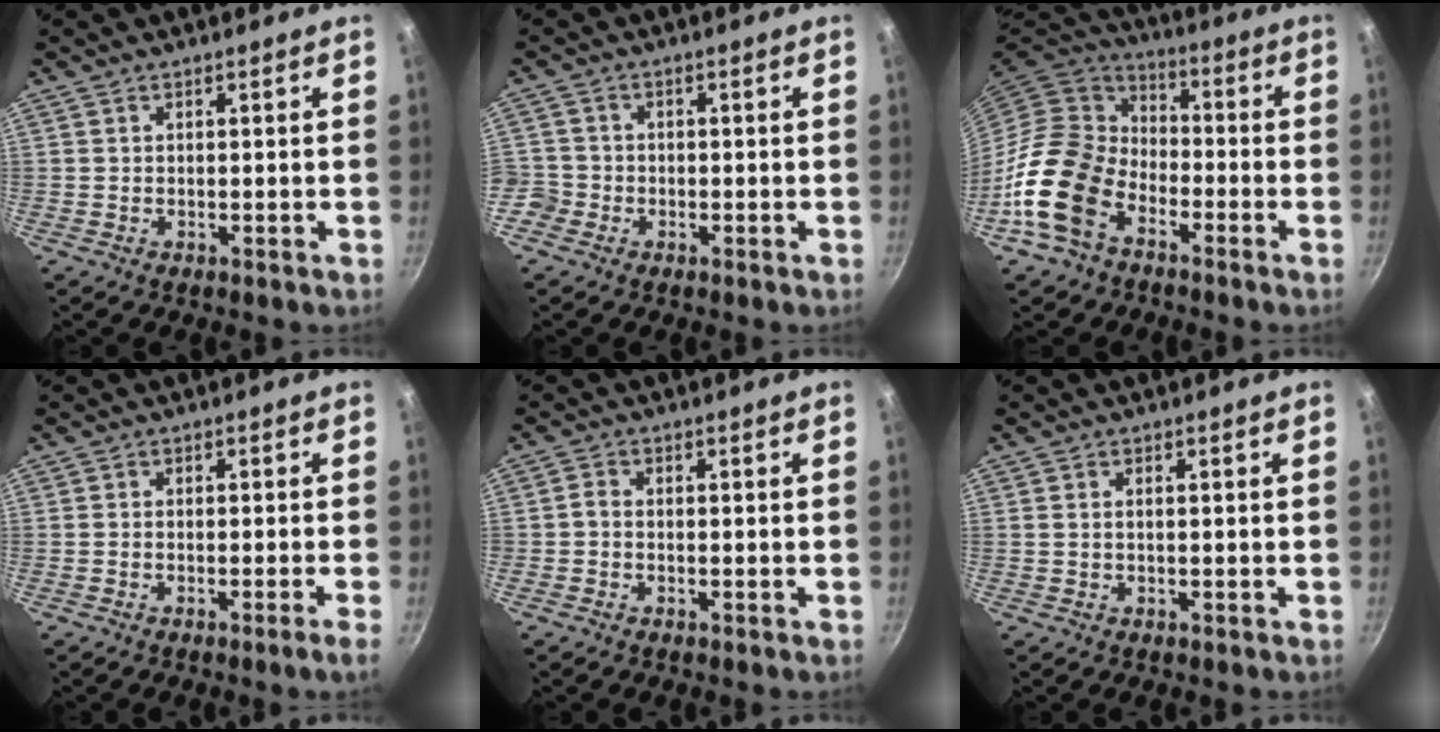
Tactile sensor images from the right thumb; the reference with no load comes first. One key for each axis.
{"total": 4.7, "fx": -2.3, "fy": 4.0, "fz": 1.0, "tx": -0.019, "ty": 0.027, "tz": -0.047}
{"total": 16.2, "fx": -7.4, "fy": 10.9, "fz": 9.4, "tx": -0.152, "ty": 0.049, "tz": -0.163}
{"total": 2.0, "fx": -1.2, "fy": -0.4, "fz": 1.5, "tx": -0.039, "ty": 0.010, "tz": -0.023}
{"total": 1.4, "fx": -0.7, "fy": 0.7, "fz": 1.0, "tx": -0.033, "ty": 0.010, "tz": -0.019}
{"total": 0.7, "fx": 0.0, "fy": 0.2, "fz": 0.7, "tx": -0.017, "ty": 0.004, "tz": -0.002}